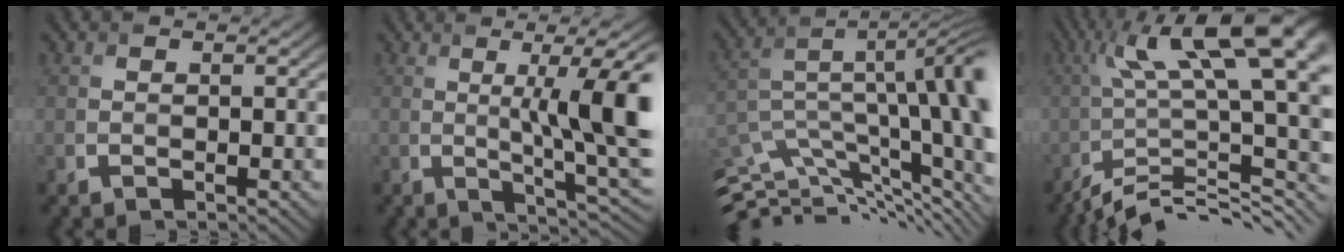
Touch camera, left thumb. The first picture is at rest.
{"total": 12.7, "force": [1.1, 2.5, 12.4], "torque": [-0.145, 0.016, 0.032]}
{"total": 12.7, "force": [-3.2, 5.8, 10.8], "torque": [-0.195, -0.016, -0.038]}
{"total": 15.4, "force": [-2.5, 3.9, 14.7], "torque": [-0.227, 0.013, -0.037]}